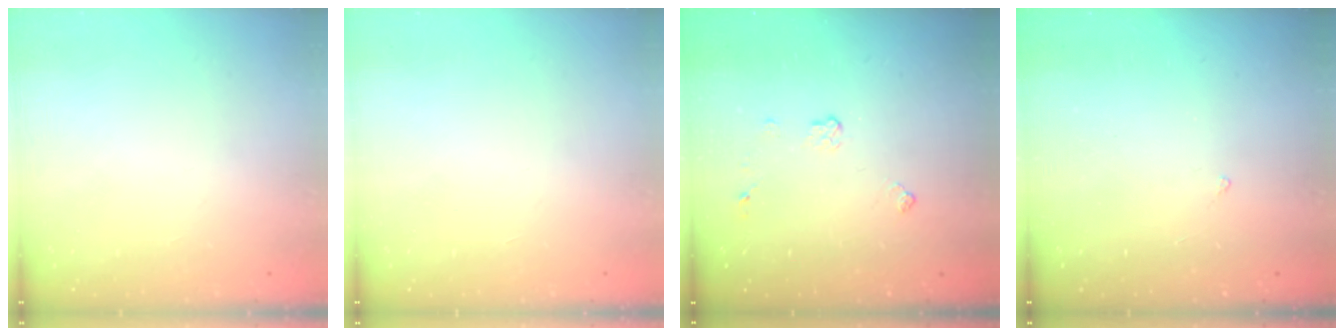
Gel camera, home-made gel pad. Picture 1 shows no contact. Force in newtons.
{"total": 0.0}
{"total": 4.5, "press": 4.4, "slide": 0.6}
{"total": 2.0, "press": 1.9, "slide": 0.3}